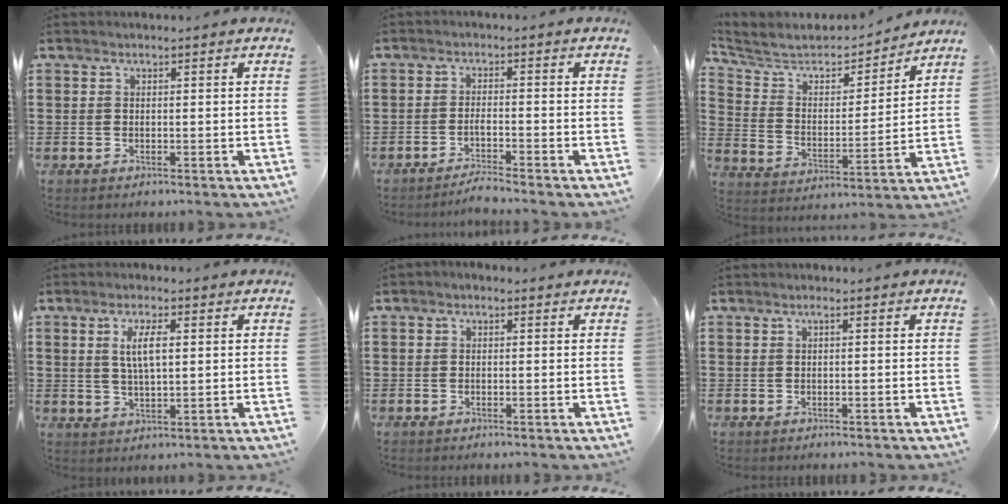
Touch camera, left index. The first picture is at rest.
{"total": 2.4, "force": [-2.0, -0.1, 1.4], "torque": [-0.025, 0.004, -0.037]}
{"total": 5.6, "force": [4.8, 2.1, 2.0], "torque": [-0.072, -0.032, 0.074]}
{"total": 4.9, "force": [1.2, 1.6, 4.5], "torque": [-0.093, 0.008, 0.018]}
{"total": 0.6, "force": [-0.4, 0.4, 0.3], "torque": [-0.006, 0.000, -0.008]}
{"total": 0.8, "force": [-0.1, 0.1, 0.8], "torque": [-0.015, -0.002, -0.002]}